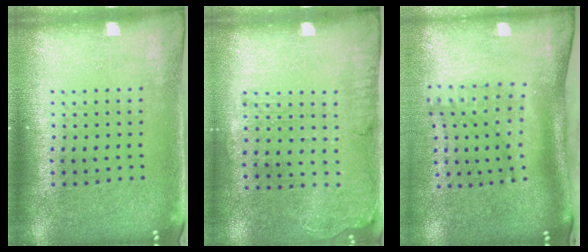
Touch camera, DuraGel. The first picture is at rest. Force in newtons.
{"total": 1.2, "press": 1.1, "slide": 0.5}
{"total": 2.1, "press": 1.5, "slide": 1.5}